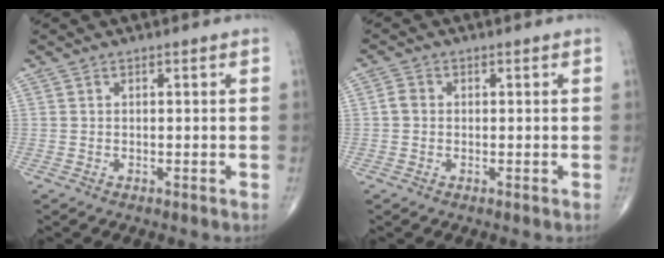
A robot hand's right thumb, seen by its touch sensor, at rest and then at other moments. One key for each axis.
{"total": 1.9, "fx": -0.1, "fy": 1.6, "fz": 1.0, "tx": -0.015, "ty": 0.006, "tz": -0.004}